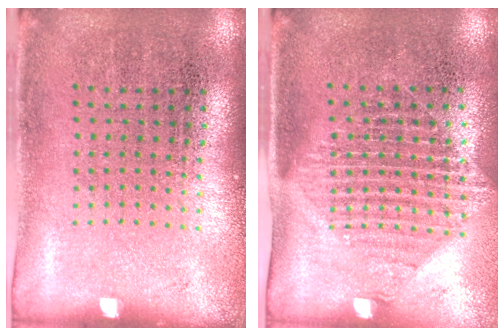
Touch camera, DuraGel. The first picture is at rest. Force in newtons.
{"total": 1.6, "press": 1.3, "slide": 0.9}